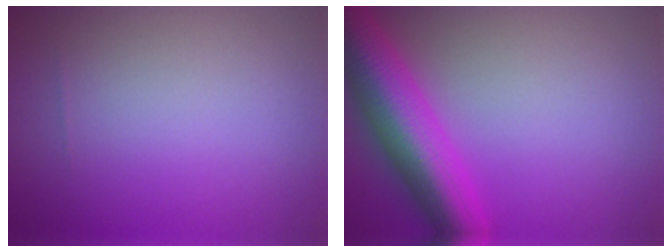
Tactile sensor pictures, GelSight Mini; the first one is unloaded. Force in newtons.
{"total": 8.7, "press": 8.7, "slide": 0.3}